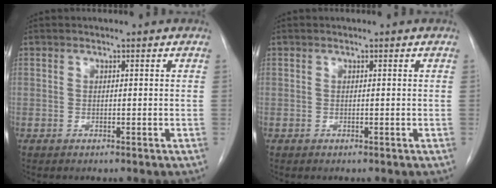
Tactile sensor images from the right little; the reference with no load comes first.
{"total": 0.0}